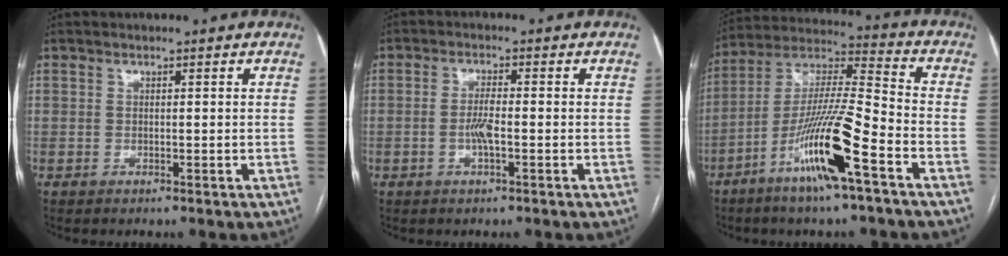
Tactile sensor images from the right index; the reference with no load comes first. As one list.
[{"total": 3.0, "force": [-0.8, 0.4, 2.9], "torque": [-0.062, -0.001, -0.015]}, {"total": 15.7, "force": [-7.6, 0.5, 13.7], "torque": [-0.270, -0.011, -0.142]}]